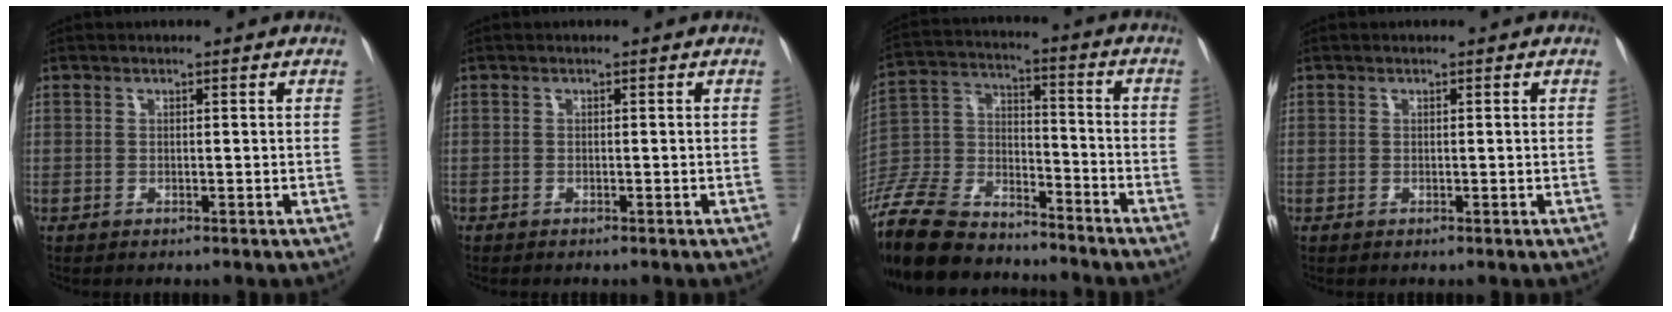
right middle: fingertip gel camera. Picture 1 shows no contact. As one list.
[{"total": 0.0}, {"total": 21.0, "force": [-18.1, 6.0, 8.8], "torque": [-0.215, -0.017, -0.325]}, {"total": 0.0}]